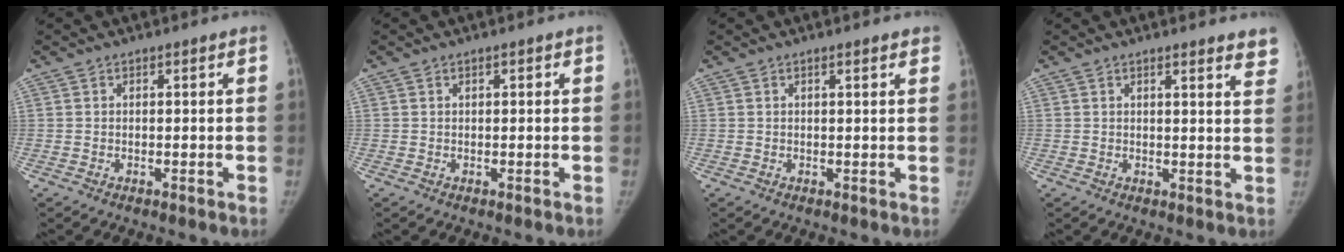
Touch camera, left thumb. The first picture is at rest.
{"total": 0.7, "force": [0.3, 0.4, 0.5], "torque": [-0.003, 0.000, 0.004]}
{"total": 2.0, "force": [1.4, 0.4, 1.4], "torque": [-0.012, -0.002, 0.016]}
{"total": 6.6, "force": [5.4, 1.3, 3.5], "torque": [-0.018, -0.023, 0.051]}